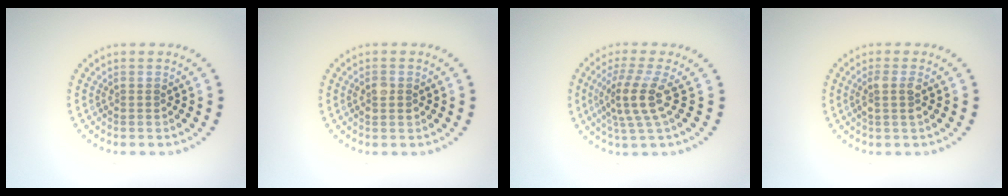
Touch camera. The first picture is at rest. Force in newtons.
{"total": 1.1, "press": 1.1, "slide": 0.1}
{"total": 3.7, "press": 2.9, "slide": 2.4}
{"total": 1.8, "press": 1.5, "slide": 0.9}